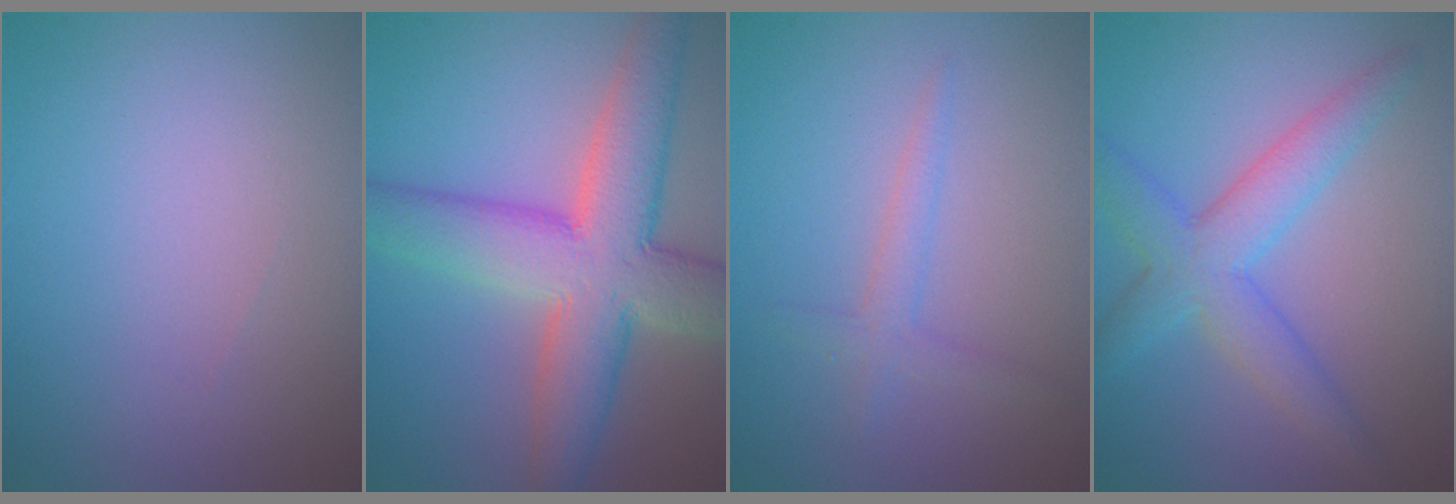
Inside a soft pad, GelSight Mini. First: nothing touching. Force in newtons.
{"total": 9.2, "press": 9.1, "slide": 0.5}
{"total": 1.6, "press": 1.6, "slide": 0.1}
{"total": 4.6, "press": 4.6, "slide": 0.1}